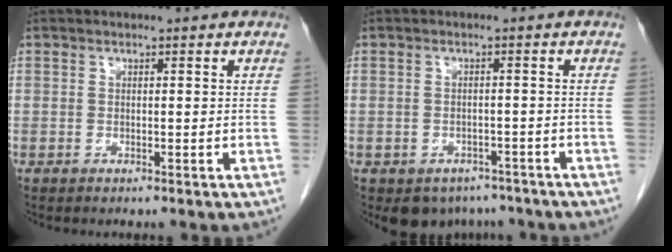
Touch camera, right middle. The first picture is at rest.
{"total": 5.5, "force": [-4.3, 3.3, 0.9], "torque": [0.000, 0.007, -0.055]}